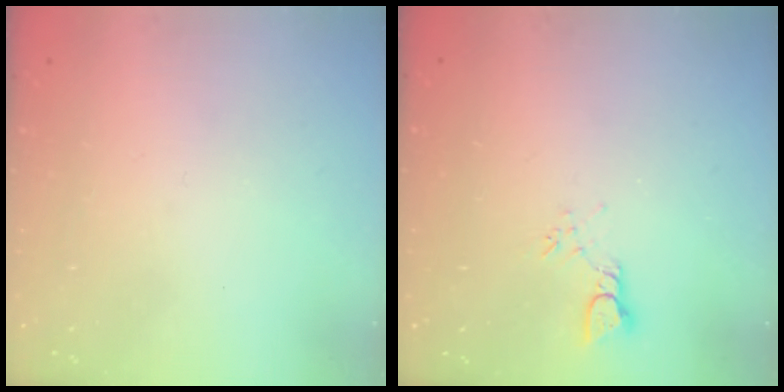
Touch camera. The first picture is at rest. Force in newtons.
{"total": 3.3, "press": 3.3, "slide": 0.4}